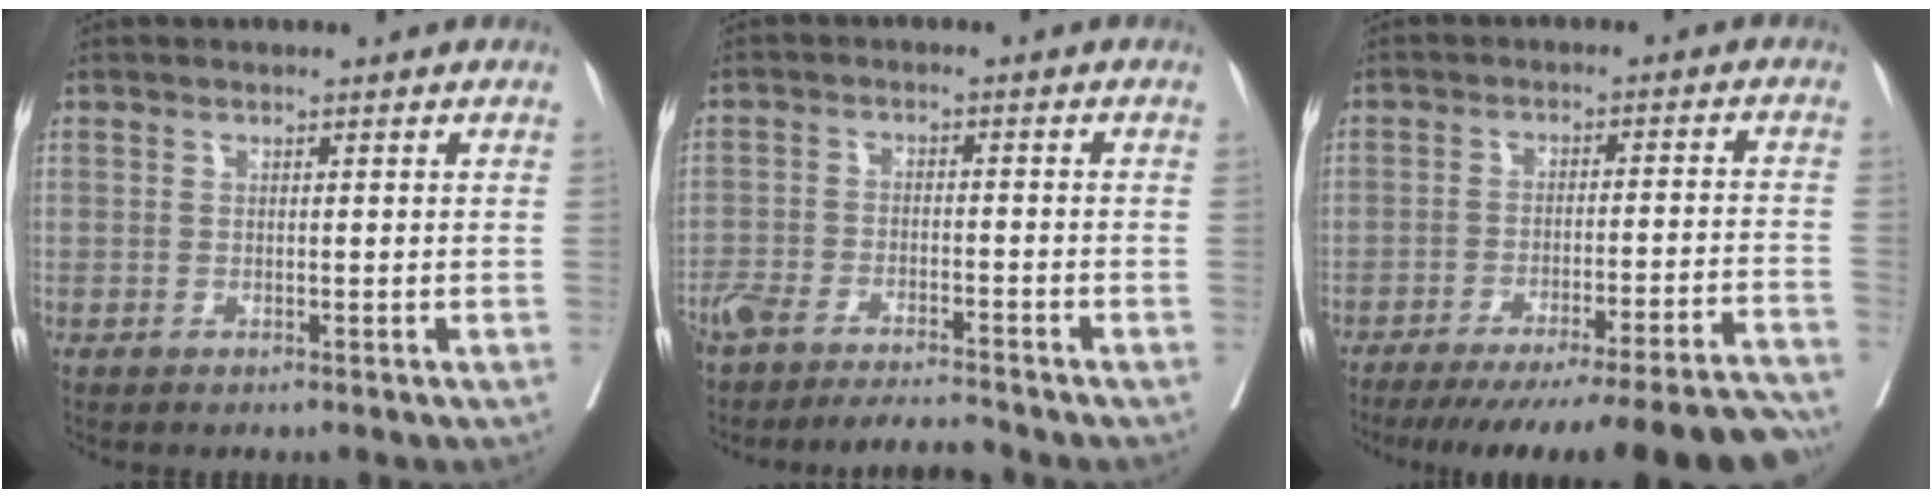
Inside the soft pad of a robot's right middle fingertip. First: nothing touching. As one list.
[{"total": 7.7, "force": [-7.3, 0.3, 2.6], "torque": [-0.043, -0.001, -0.123]}, {"total": 22.9, "force": [-20.6, -0.2, 9.9], "torque": [-0.076, -0.026, -0.276]}]